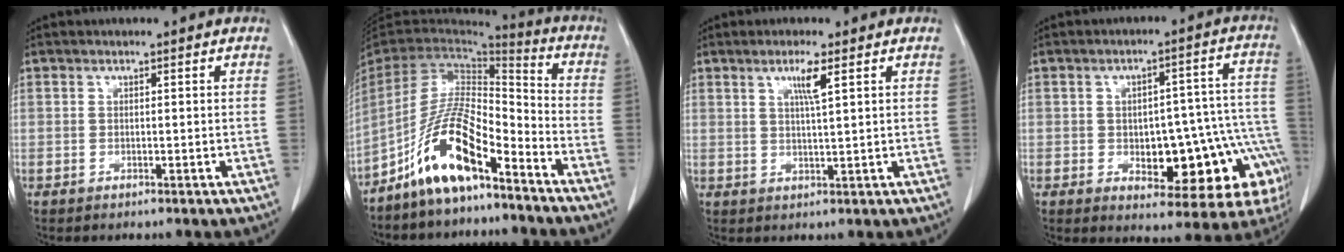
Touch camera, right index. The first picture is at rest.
{"total": 13.1, "force": [-8.4, 3.3, 9.5], "torque": [-0.194, 0.011, -0.157]}
{"total": 3.5, "force": [1.7, -0.3, 3.1], "torque": [-0.059, -0.004, 0.032]}
{"total": 18.3, "force": [-5.8, 7.8, 15.5], "torque": [-0.108, 0.045, -0.054]}